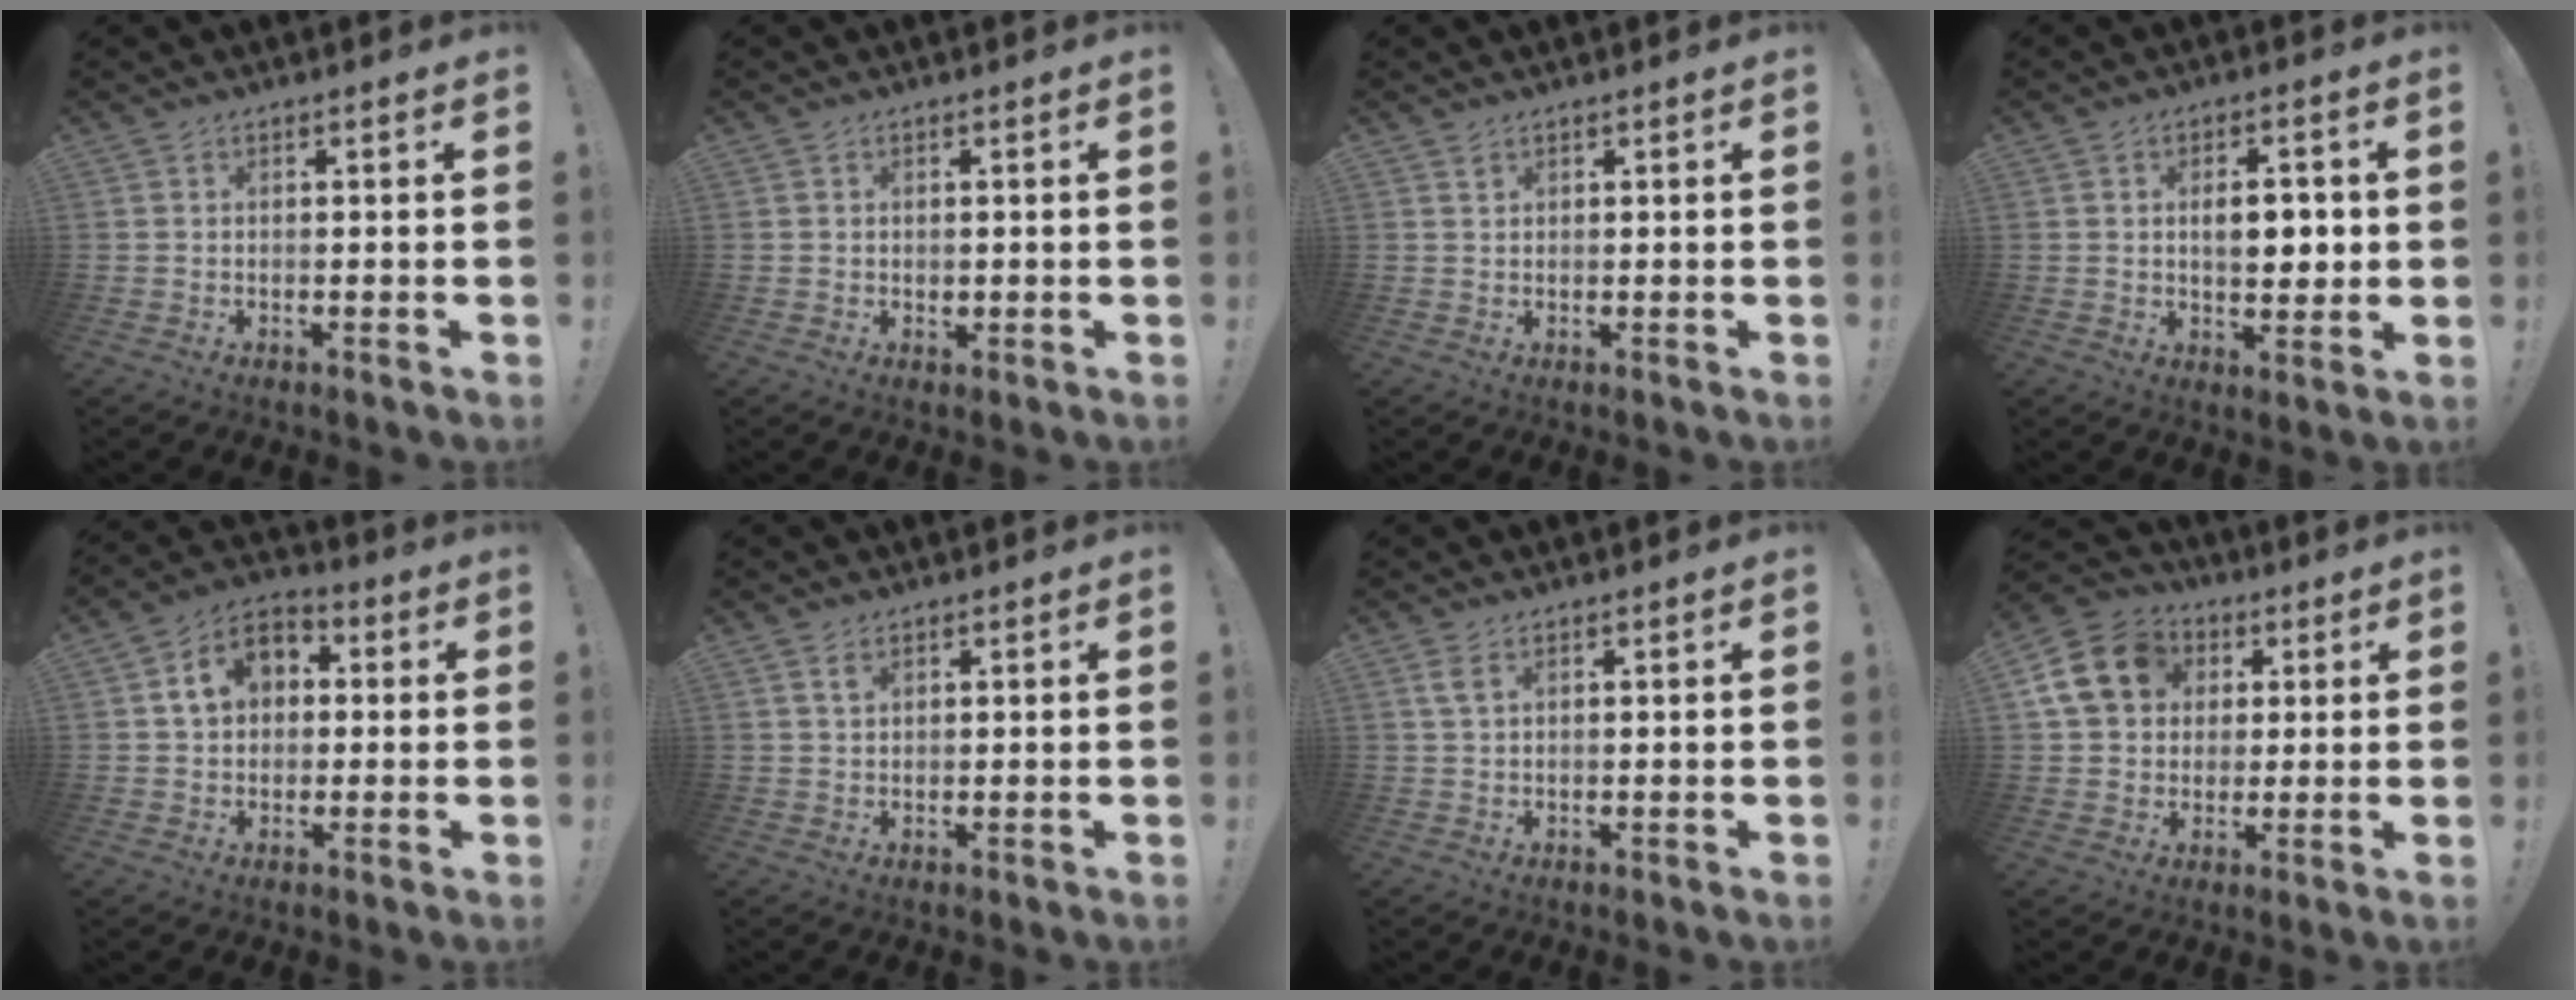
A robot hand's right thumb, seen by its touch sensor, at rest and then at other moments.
{"total": 0.8, "force": [0.2, 0.7, 0.3], "torque": [0.003, -0.002, 0.003]}
{"total": 1.2, "force": [0.9, 0.6, 0.5], "torque": [0.005, -0.006, 0.014]}
{"total": 6.7, "force": [0.4, 3.7, 5.5], "torque": [-0.074, 0.000, 0.003]}
{"total": 9.8, "force": [2.4, 7.6, 5.6], "torque": [-0.089, 0.011, 0.050]}
{"total": 2.0, "force": [1.2, 1.0, 1.2], "torque": [-0.011, -0.005, 0.020]}
{"total": 3.1, "force": [1.5, 1.4, 2.4], "torque": [-0.042, -0.001, 0.027]}
{"total": 15.4, "force": [4.2, 12.8, 7.4], "torque": [-0.111, -0.002, 0.088]}